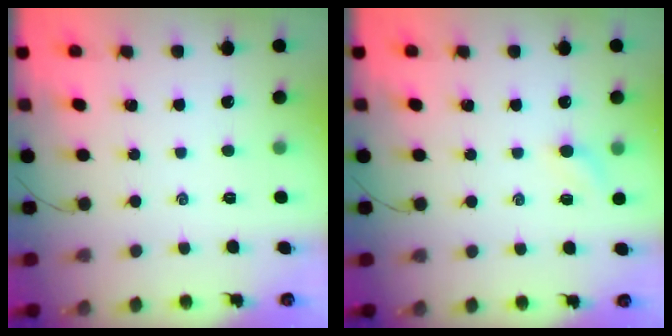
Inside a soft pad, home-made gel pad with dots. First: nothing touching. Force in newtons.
{"total": 5.3, "press": 5.3, "slide": 0.7}